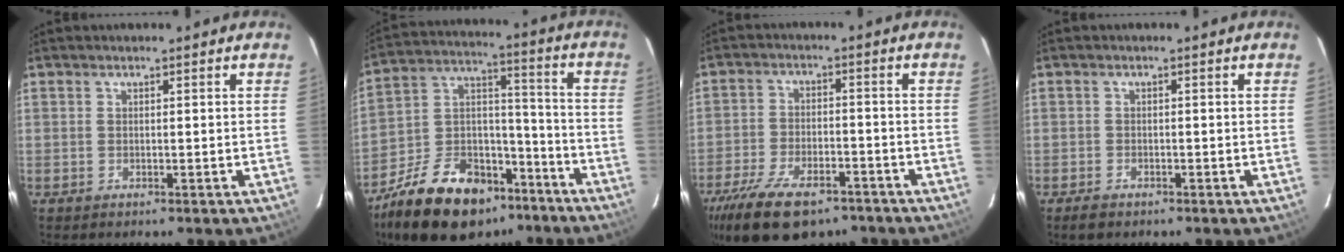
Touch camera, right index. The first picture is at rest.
{"total": 23.4, "force": [-15.8, 12.2, 12.2], "torque": [-0.248, 0.032, -0.246]}
{"total": 17.5, "force": [-12.1, 7.9, 10.0], "torque": [-0.219, -0.026, -0.196]}
{"total": 2.1, "force": [-1.6, 1.0, 0.8], "torque": [-0.022, 0.001, -0.027]}